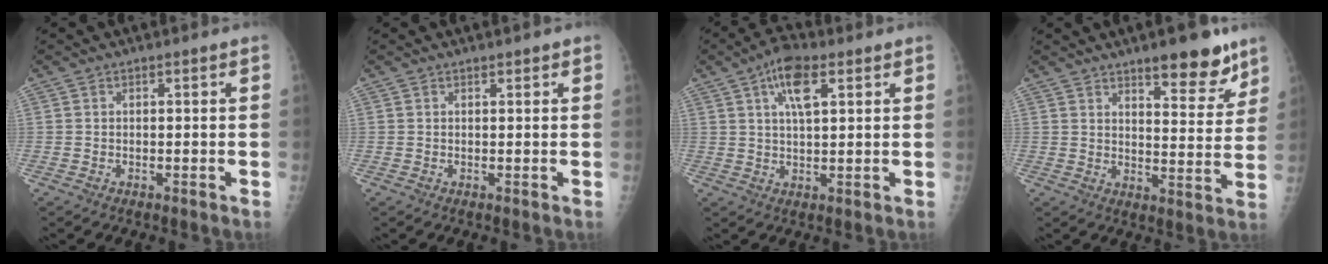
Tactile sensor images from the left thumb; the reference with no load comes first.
{"total": 0.8, "force": [0.6, 0.3, 0.4], "torque": [-0.004, -0.002, 0.006]}
{"total": 7.8, "force": [3.4, 3.1, 6.3], "torque": [-0.106, 0.000, 0.057]}
{"total": 11.1, "force": [7.8, 3.6, 7.0], "torque": [-0.062, -0.051, 0.112]}